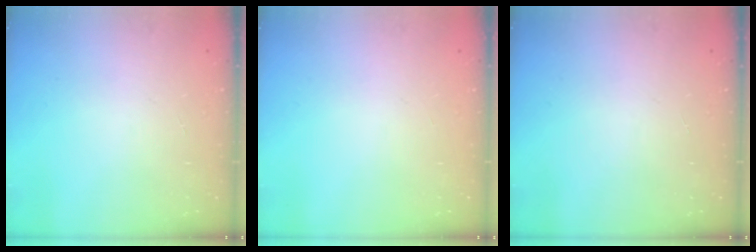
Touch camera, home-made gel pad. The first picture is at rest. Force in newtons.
{"total": 0.0}
{"total": 0.0}